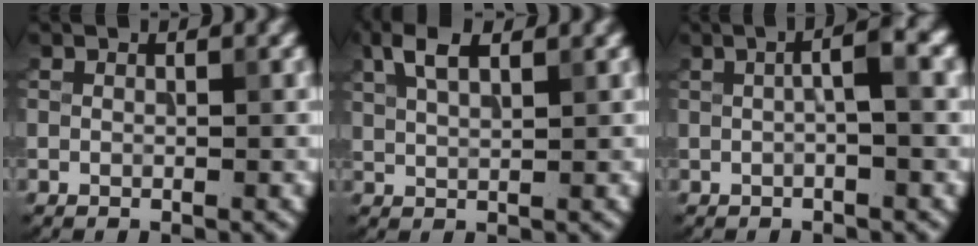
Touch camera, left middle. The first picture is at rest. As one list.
[{"total": 3.6, "force": [2.2, 1.3, 2.5], "torque": [-0.056, 0.012, 0.043]}, {"total": 3.2, "force": [0.4, 0.5, 3.1], "torque": [-0.048, 0.014, 0.002]}]